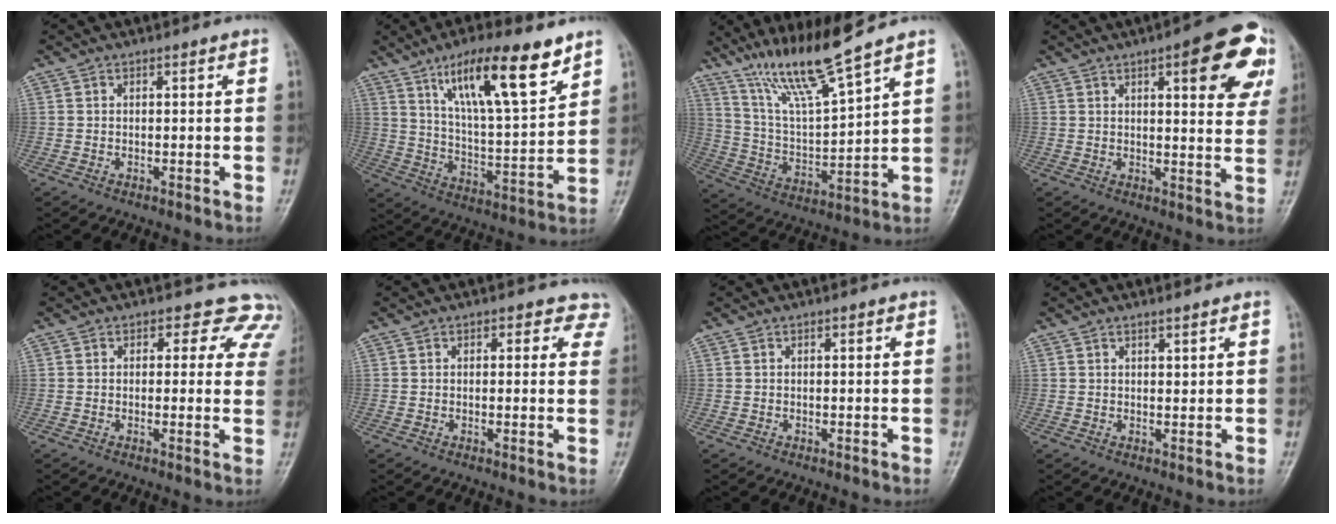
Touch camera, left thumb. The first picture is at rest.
{"total": 17.2, "force": [10.3, 4.5, 13.0], "torque": [-0.195, -0.047, 0.182]}
{"total": 13.6, "force": [10.6, 0.5, 8.4], "torque": [-0.152, -0.062, 0.207]}
{"total": 15.3, "force": [6.5, 4.9, 12.9], "torque": [-0.119, -0.015, 0.069]}
{"total": 7.5, "force": [5.7, 4.7, 1.4], "torque": [0.041, -0.015, 0.030]}
{"total": 3.8, "force": [2.6, 2.6, 0.9], "torque": [0.031, -0.007, 0.006]}
{"total": 0.0}
{"total": 1.1, "force": [0.9, 0.1, 0.6], "torque": [-0.006, -0.007, 0.018]}